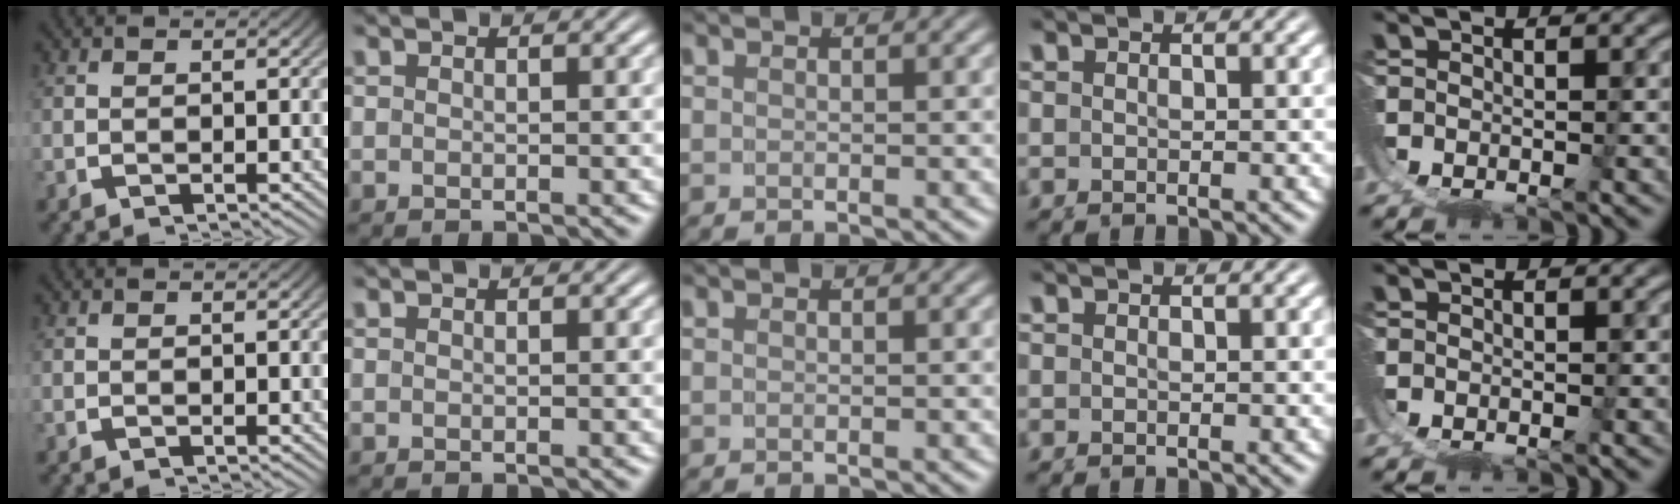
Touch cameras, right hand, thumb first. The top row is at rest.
{}